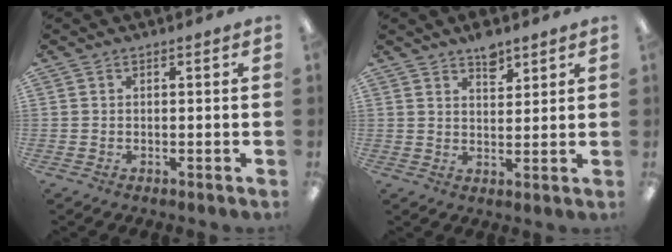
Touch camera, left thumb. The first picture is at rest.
{"total": 5.2, "force": [4.1, 2.3, 2.3], "torque": [-0.021, -0.025, 0.069]}